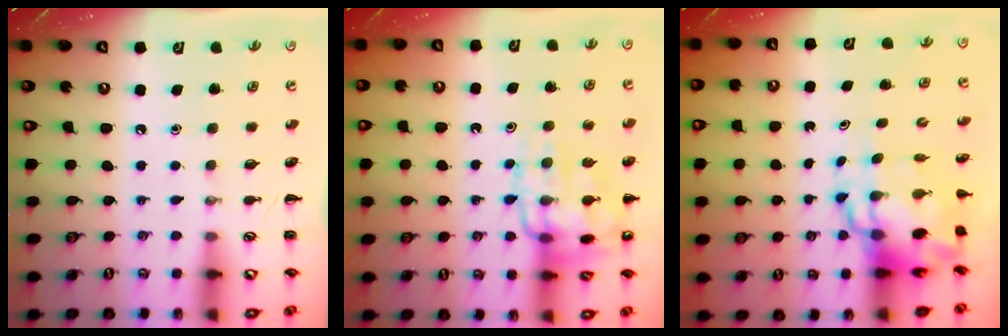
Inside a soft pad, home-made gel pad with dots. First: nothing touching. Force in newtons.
{"total": 14.0, "press": 13.9, "slide": 1.2}
{"total": 11.1, "press": 10.8, "slide": 2.9}